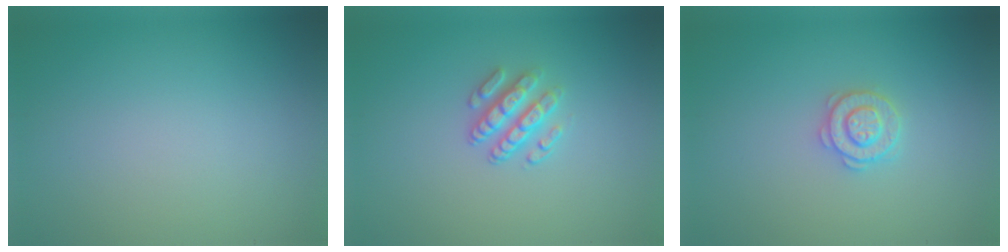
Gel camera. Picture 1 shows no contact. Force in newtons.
{"total": 2.8, "press": 2.4, "slide": 1.5}
{"total": 2.6, "press": 2.5, "slide": 0.5}